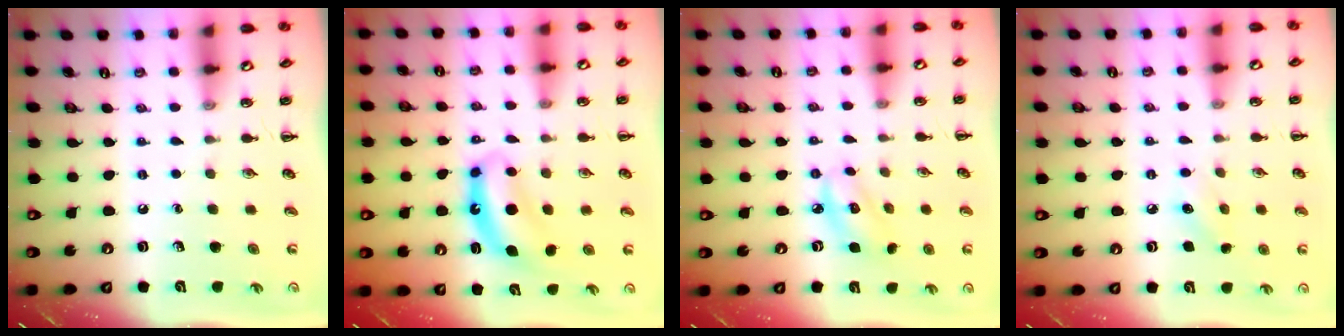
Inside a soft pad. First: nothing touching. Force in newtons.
{"total": 8.2, "press": 8.0, "slide": 1.6}
{"total": 4.9, "press": 4.8, "slide": 0.8}
{"total": 5.2, "press": 5.0, "slide": 1.4}